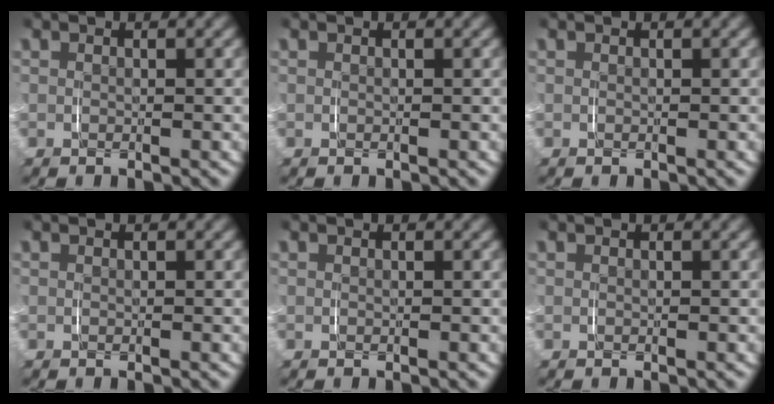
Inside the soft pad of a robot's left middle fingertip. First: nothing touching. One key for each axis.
{"total": 0.0}
{"total": 0.0}
{"total": 0.0}
{"total": 0.0}
{"total": 0.0}